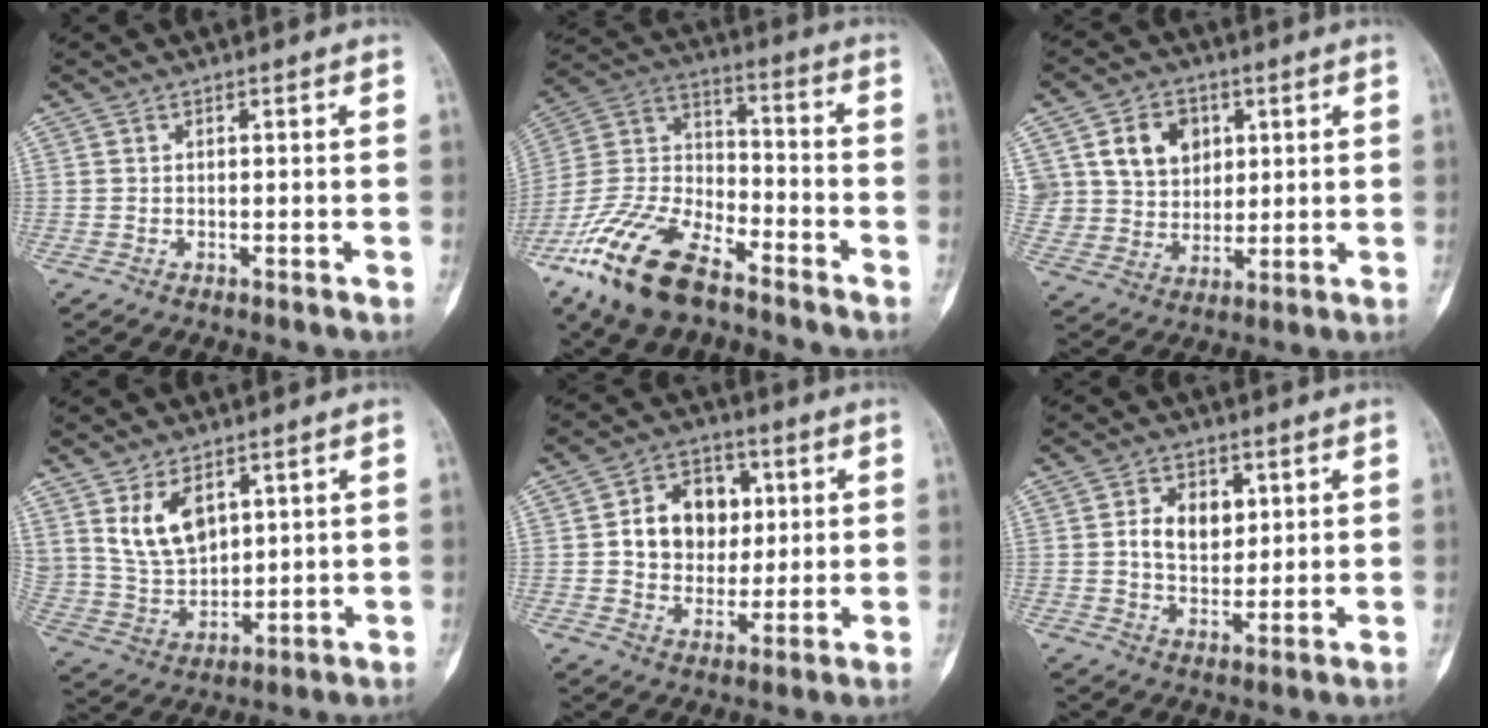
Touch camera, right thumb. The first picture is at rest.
{"total": 20.0, "force": [-12.9, 8.6, 12.5], "torque": [-0.257, 0.049, -0.247]}
{"total": 13.1, "force": [4.6, 10.8, 5.8], "torque": [-0.063, -0.005, 0.093]}
{"total": 10.1, "force": [4.7, 6.3, 6.4], "torque": [-0.102, -0.023, 0.111]}
{"total": 12.3, "force": [2.1, 9.8, 7.1], "torque": [-0.062, 0.005, 0.035]}
{"total": 7.4, "force": [1.7, 5.2, 5.0], "torque": [-0.055, -0.007, 0.031]}